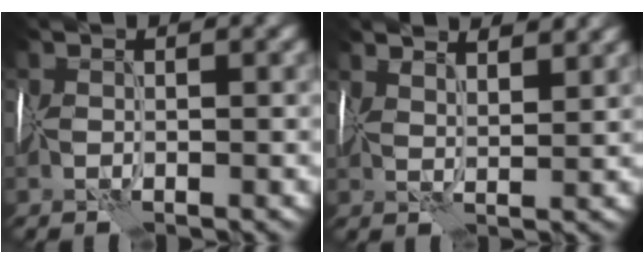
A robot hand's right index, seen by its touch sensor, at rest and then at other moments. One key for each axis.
{"total": 5.6, "fx": 4.7, "fy": 1.6, "fz": 2.8, "tx": -0.051, "ty": 0.025, "tz": 0.063}